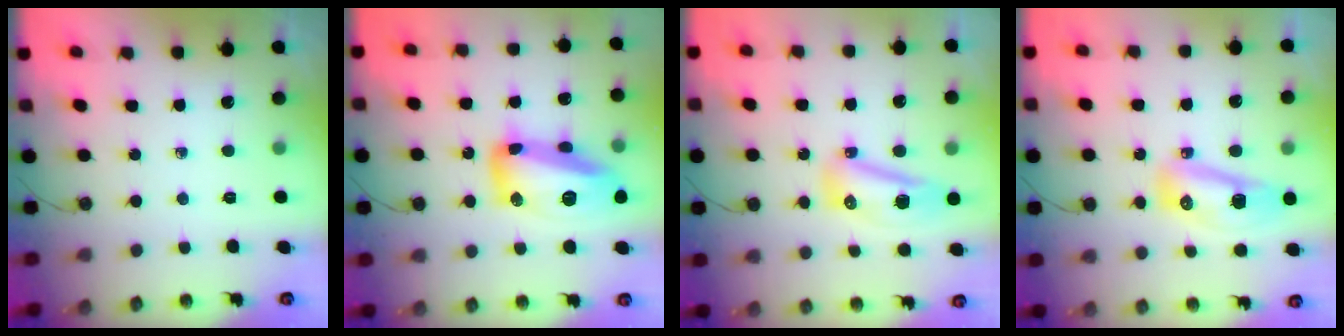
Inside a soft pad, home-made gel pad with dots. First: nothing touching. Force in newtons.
{"total": 17.8, "press": 17.7, "slide": 1.0}
{"total": 8.7, "press": 8.6, "slide": 1.1}
{"total": 12.3, "press": 11.8, "slide": 3.7}